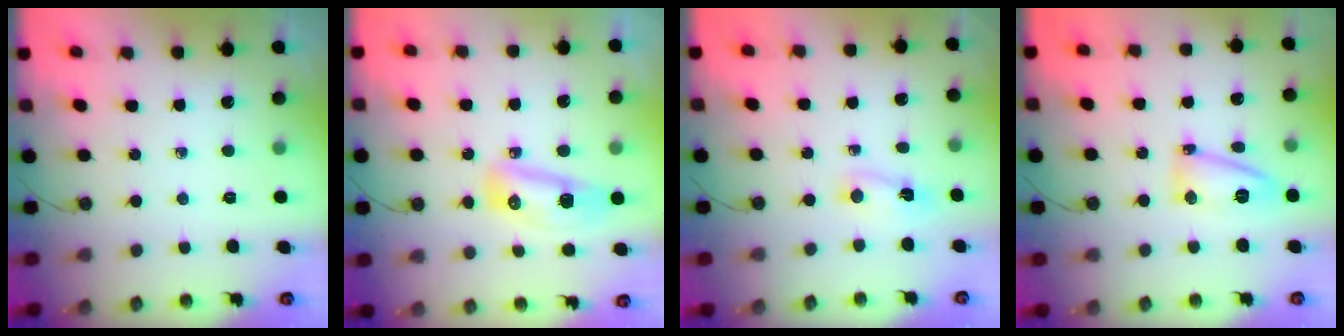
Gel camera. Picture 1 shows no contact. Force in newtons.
{"total": 9.8, "press": 9.8, "slide": 1.1}
{"total": 2.4, "press": 2.3, "slide": 0.4}
{"total": 8.9, "press": 8.9, "slide": 0.6}